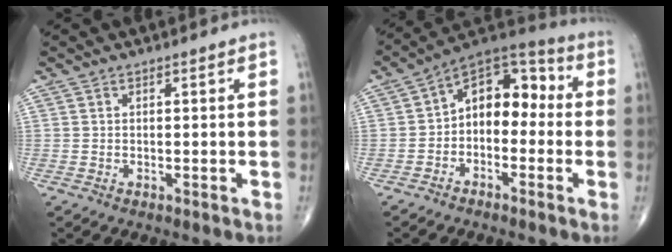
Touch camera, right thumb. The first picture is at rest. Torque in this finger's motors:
{"motor_torque": [0.10, 0.22, 0.35, -0.23, 0.07]}